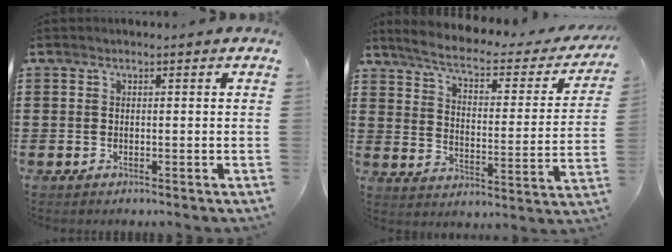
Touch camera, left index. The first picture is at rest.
{"total": 4.9, "force": [3.7, 1.0, 3.0], "torque": [-0.079, -0.025, 0.055]}